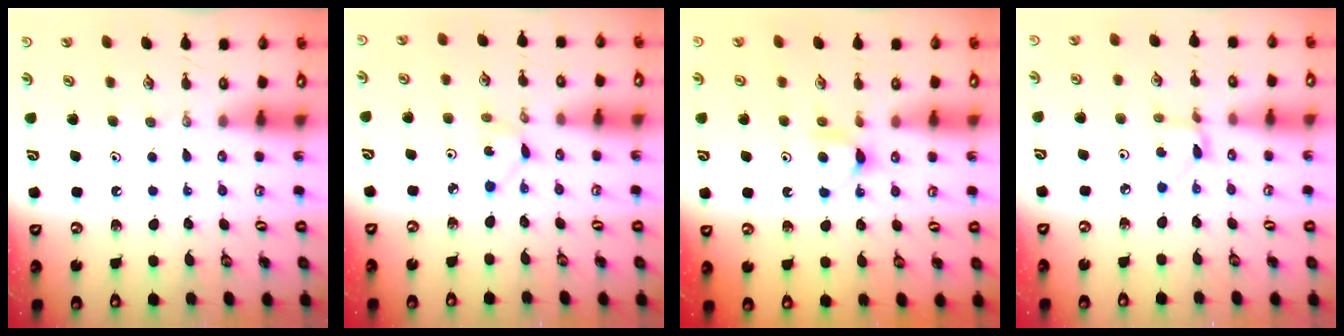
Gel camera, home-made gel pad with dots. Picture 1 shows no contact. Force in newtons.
{"total": 2.2, "press": 2.2, "slide": 0.3}
{"total": 5.2, "press": 5.1, "slide": 0.7}
{"total": 2.7, "press": 2.7, "slide": 0.2}